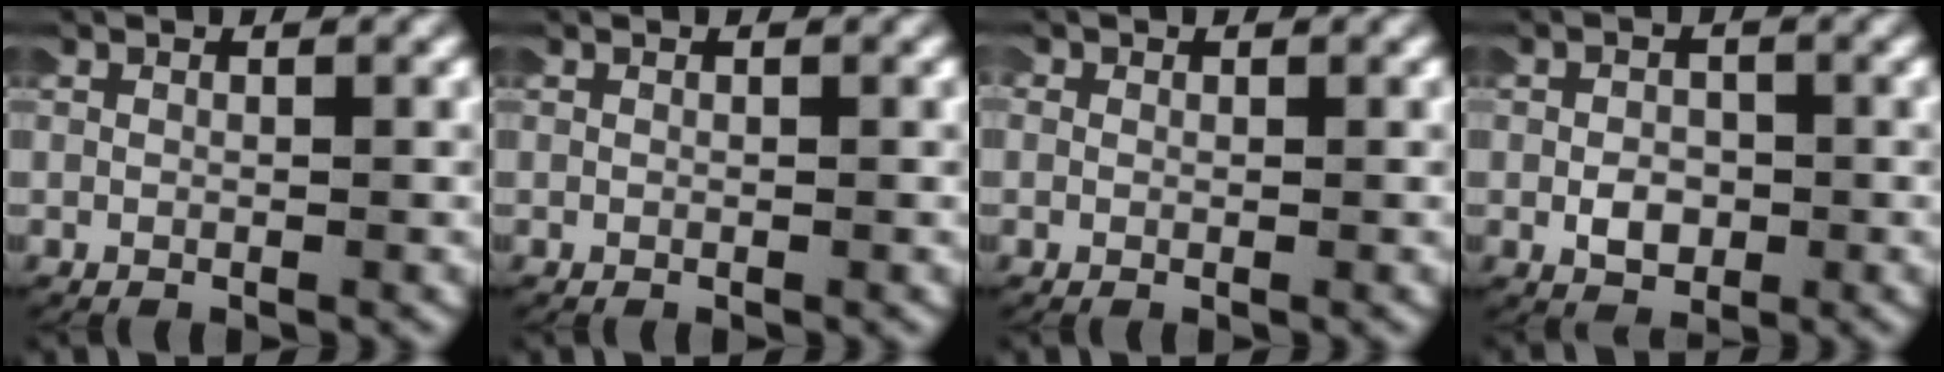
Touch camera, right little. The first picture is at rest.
{"total": 0.0}
{"total": 0.6, "force": [0.0, 0.6, 0.0], "torque": [-0.002, 0.000, -0.003]}
{"total": 1.8, "force": [-0.6, 1.3, 1.0], "torque": [-0.013, -0.003, -0.009]}